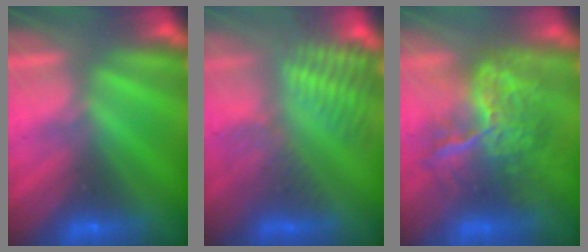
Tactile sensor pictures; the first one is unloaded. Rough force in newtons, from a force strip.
{"total": 4.6}
{"total": 10.8}